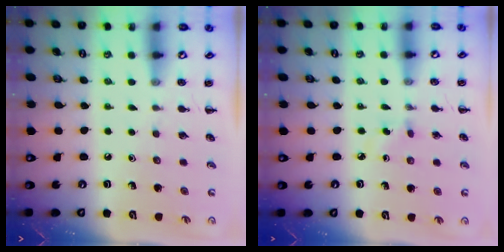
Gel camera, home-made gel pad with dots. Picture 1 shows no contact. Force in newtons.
{"total": 3.0, "press": 2.8, "slide": 1.2}